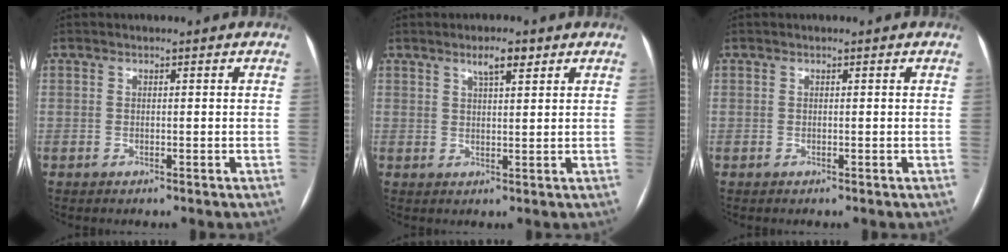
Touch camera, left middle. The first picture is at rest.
{"total": 3.4, "force": [2.2, 0.7, 2.5], "torque": [-0.045, 0.004, 0.037]}
{"total": 0.0}